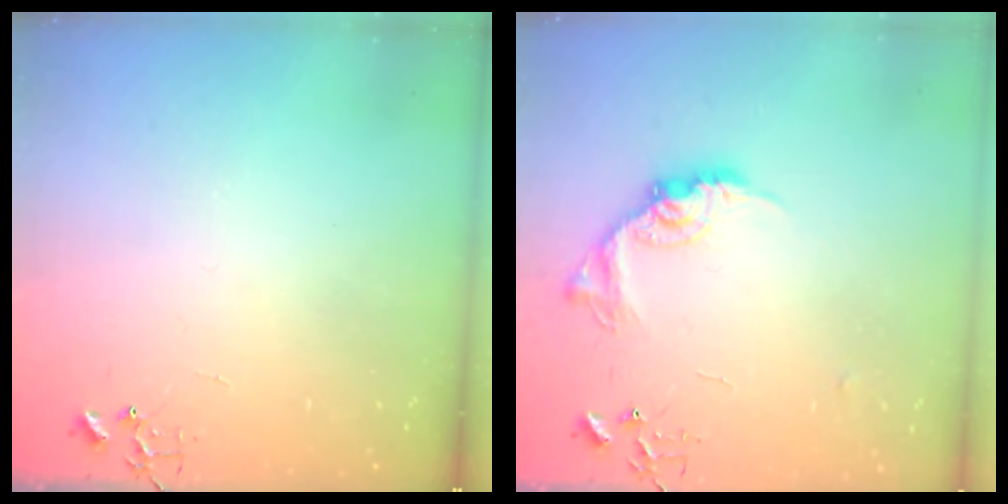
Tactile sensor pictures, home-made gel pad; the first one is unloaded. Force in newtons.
{"total": 12.6, "press": 12.6, "slide": 0.5}